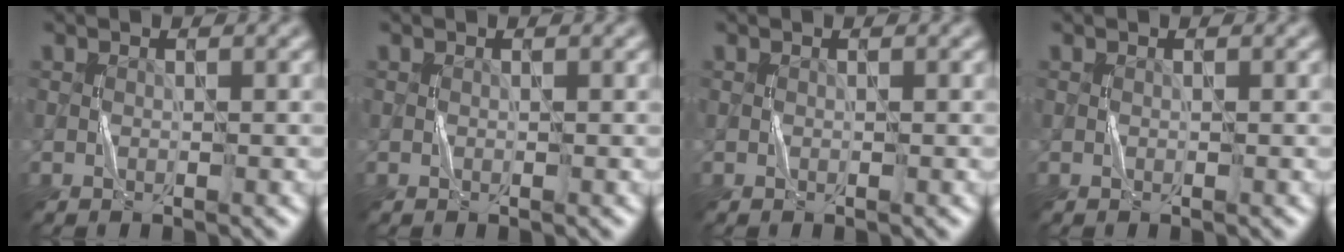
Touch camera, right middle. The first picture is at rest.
{"total": 0.0}
{"total": 0.0}
{"total": 0.0}